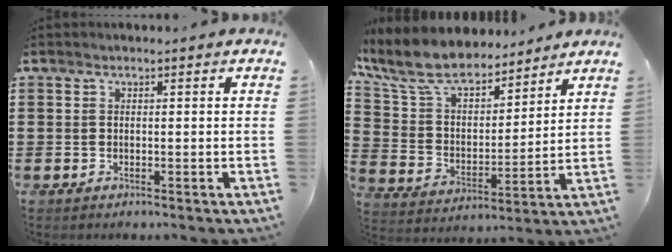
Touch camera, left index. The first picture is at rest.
{"total": 9.8, "force": [8.7, 2.7, 3.6], "torque": [-0.112, -0.049, 0.157]}